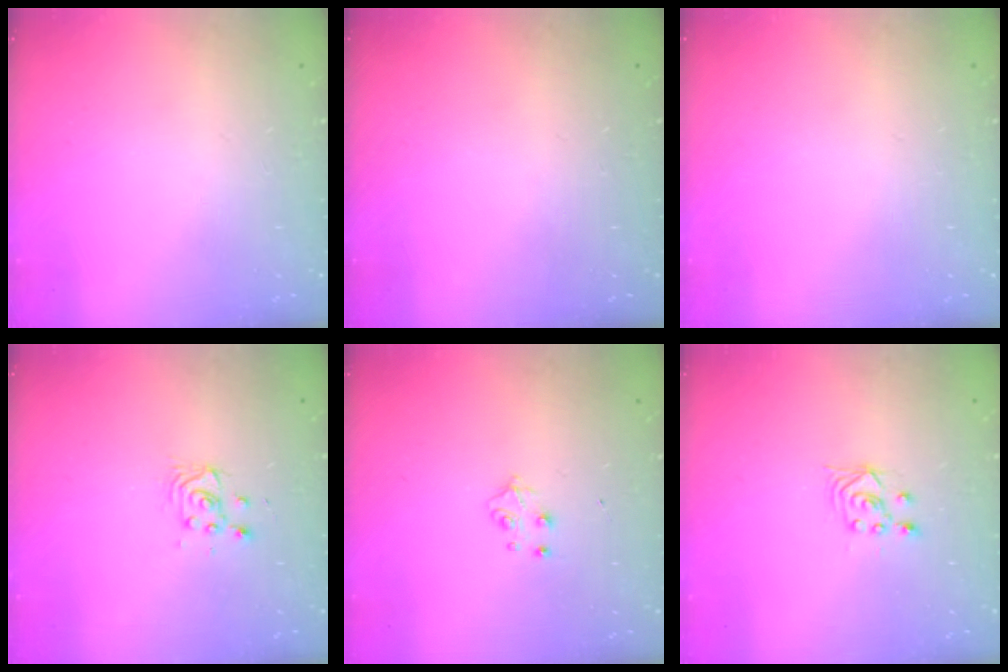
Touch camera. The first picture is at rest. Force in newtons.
{"total": 0.0}
{"total": 0.0}
{"total": 3.0, "press": 3.0, "slide": 0.2}
{"total": 4.4, "press": 4.4, "slide": 0.7}
{"total": 2.5, "press": 2.2, "slide": 1.2}